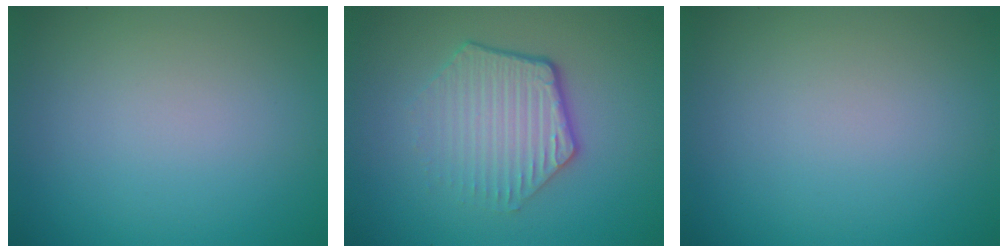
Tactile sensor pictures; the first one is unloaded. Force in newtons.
{"total": 4.5, "press": 3.2, "slide": 3.1}
{"total": 0.0}